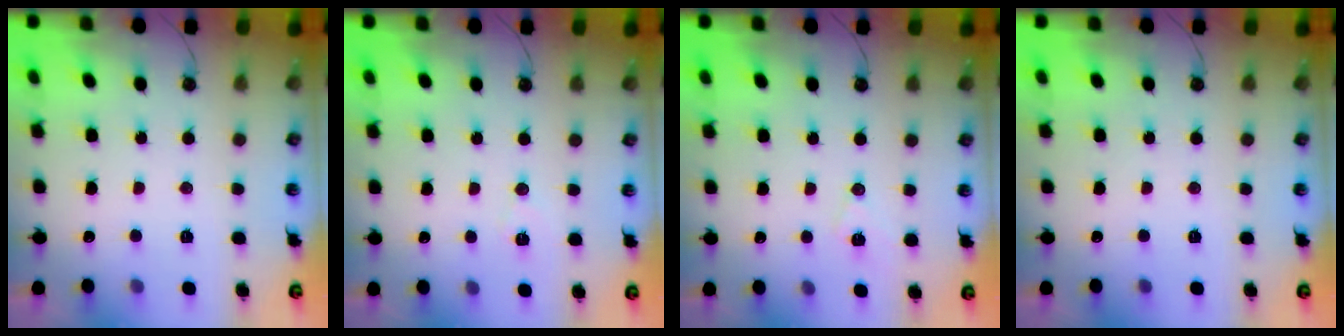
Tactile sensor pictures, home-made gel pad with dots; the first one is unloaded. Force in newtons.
{"total": 6.4, "press": 4.7, "slide": 4.4}
{"total": 7.1, "press": 5.5, "slide": 4.5}
{"total": 0.0}